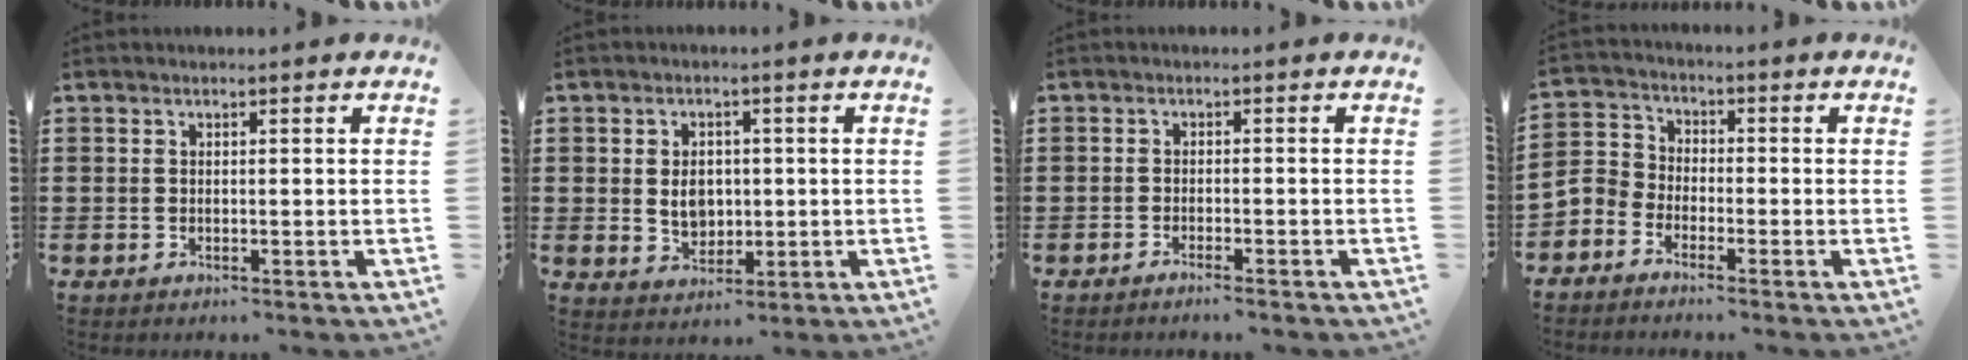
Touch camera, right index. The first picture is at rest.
{"total": 4.7, "force": [0.3, 3.7, 2.9], "torque": [-0.051, 0.005, -0.001]}
{"total": 1.3, "force": [-1.2, -0.1, 0.4], "torque": [-0.009, 0.001, -0.023]}
{"total": 3.9, "force": [-3.3, 2.0, 0.6], "torque": [-0.042, 0.000, -0.078]}